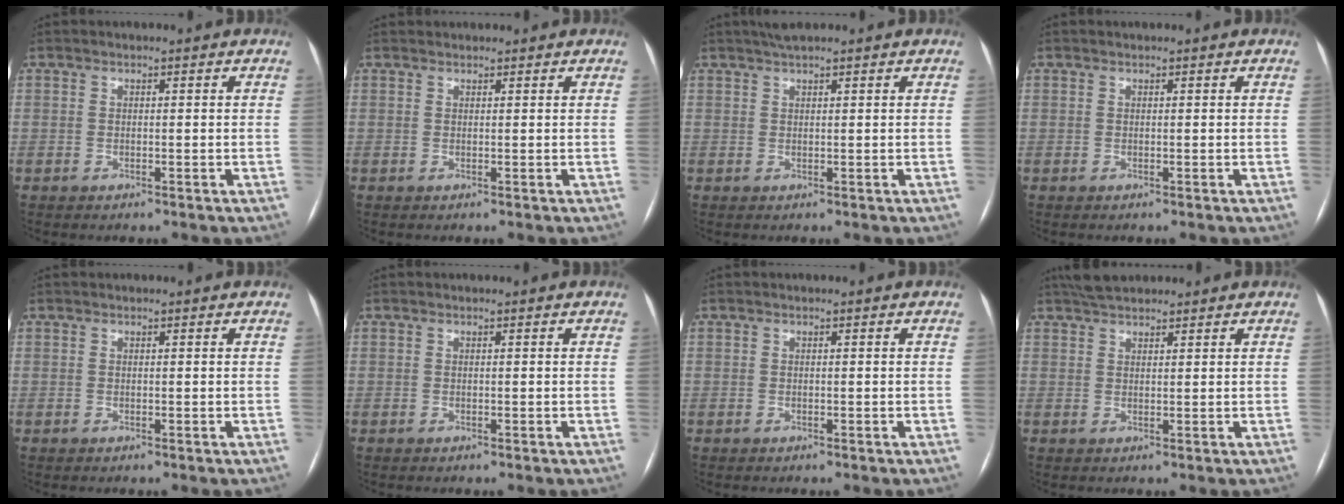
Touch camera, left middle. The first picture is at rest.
{"total": 2.2, "force": [2.1, 0.6, 0.3], "torque": [-0.006, 0.029, 0.031]}
{"total": 2.4, "force": [2.0, 0.0, 1.3], "torque": [-0.022, 0.014, 0.036]}
{"total": 0.0}
{"total": 0.0}
{"total": 0.0}
{"total": 0.0}
{"total": 4.4, "force": [4.0, 1.1, 1.6], "torque": [-0.029, 0.026, 0.072]}